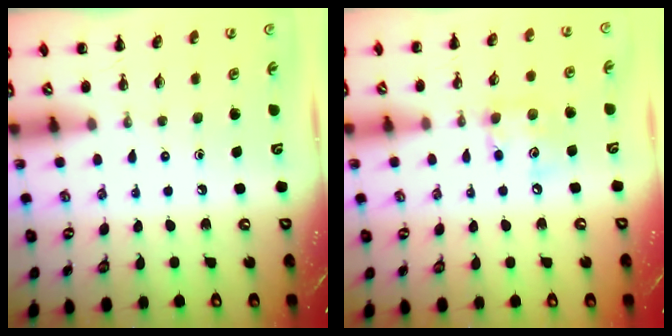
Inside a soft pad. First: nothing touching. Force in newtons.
{"total": 8.0, "press": 8.0, "slide": 0.8}